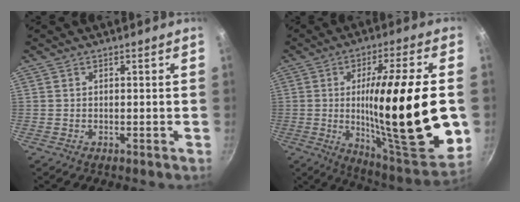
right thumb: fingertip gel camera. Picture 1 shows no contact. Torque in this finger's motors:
{"motor_torque": [0.63, 4.38, 2.77, 0.00, 0.60]}